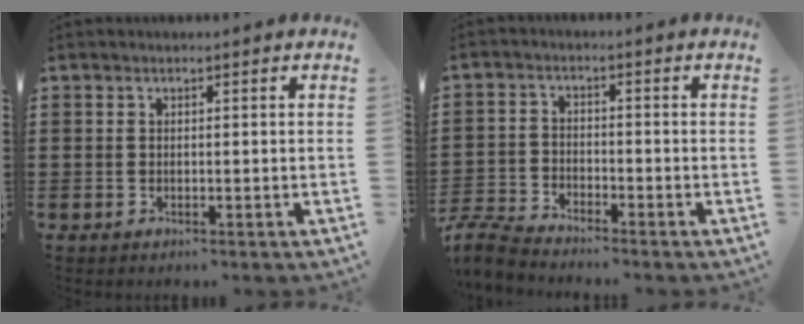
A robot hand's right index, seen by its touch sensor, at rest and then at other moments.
{"total": 4.6, "force": [-4.5, 0.2, 0.9], "torque": [-0.045, -0.010, -0.097]}